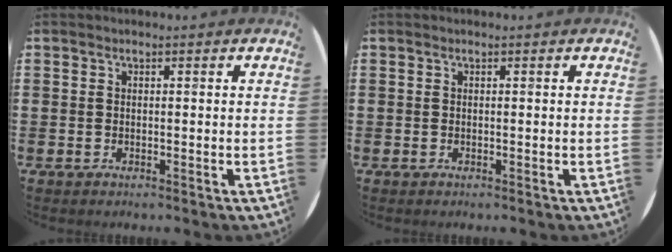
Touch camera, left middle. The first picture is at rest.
{"total": 0.0}